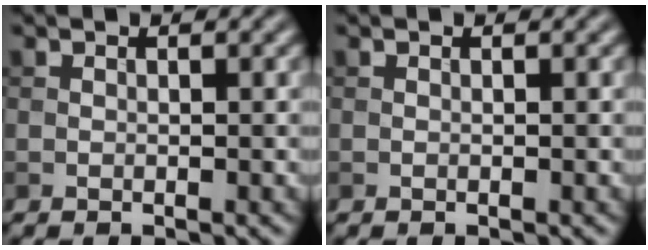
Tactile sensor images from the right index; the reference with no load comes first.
{"total": 0.0}